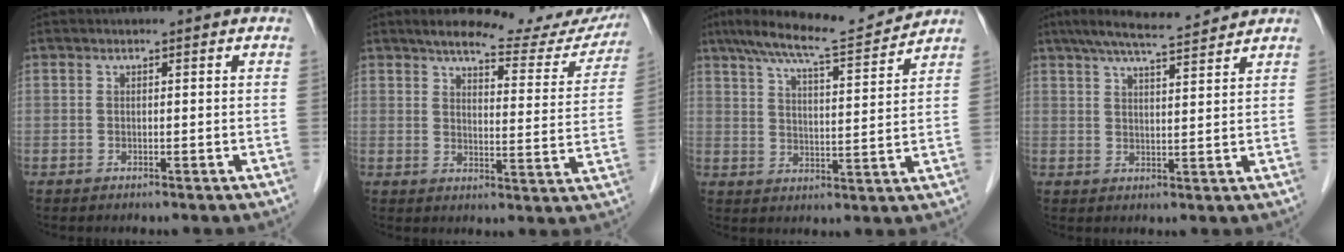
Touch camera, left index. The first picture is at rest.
{"total": 15.4, "force": [13.9, 3.2, 5.8], "torque": [-0.059, -0.015, 0.161]}
{"total": 12.1, "force": [10.9, 0.1, 5.2], "torque": [-0.094, 0.007, 0.168]}
{"total": 9.6, "force": [8.4, 0.4, 4.6], "torque": [-0.080, 0.024, 0.127]}